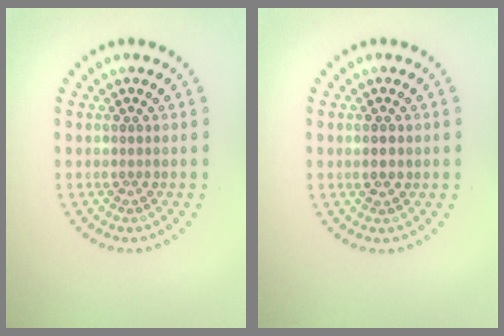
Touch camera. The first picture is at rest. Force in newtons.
{"total": 1.0, "press": 1.0, "slide": 0.0}